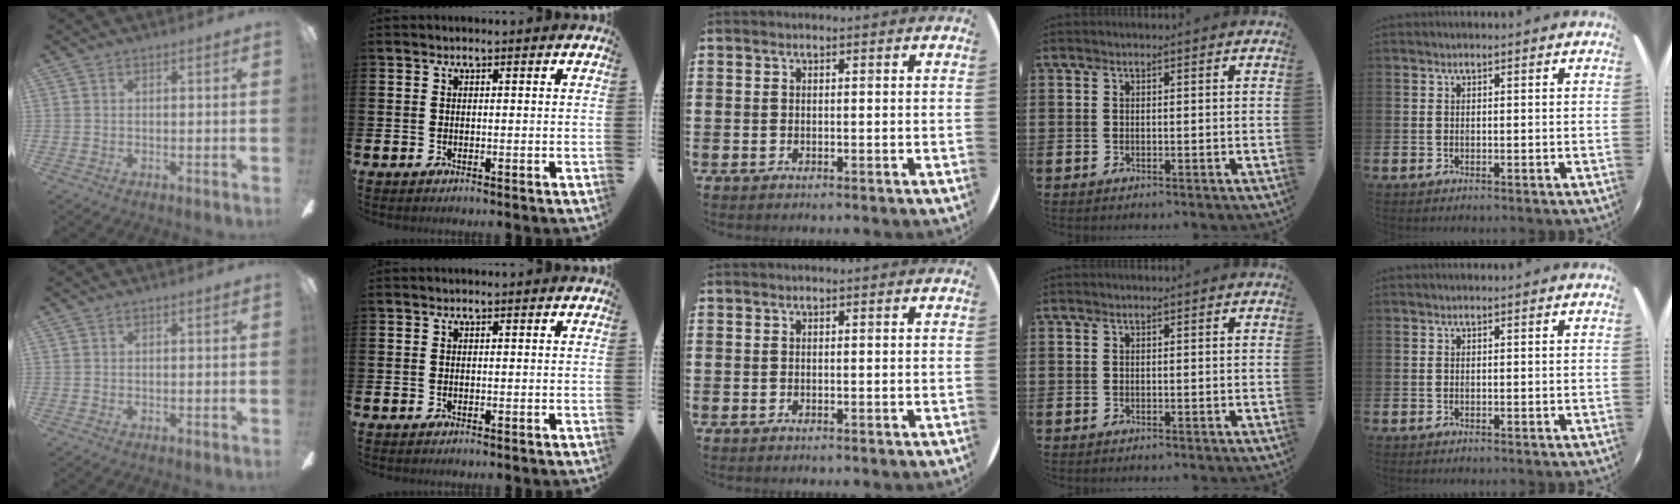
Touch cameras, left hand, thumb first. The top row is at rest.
{}